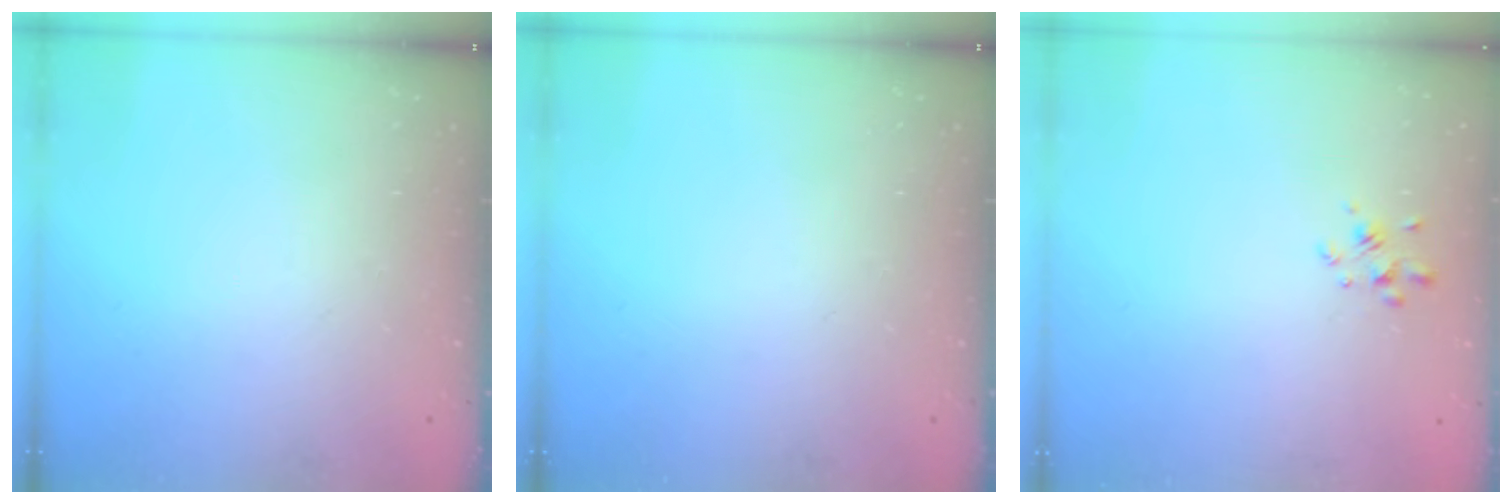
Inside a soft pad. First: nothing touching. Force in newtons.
{"total": 0.0}
{"total": 2.2, "press": 2.0, "slide": 0.9}